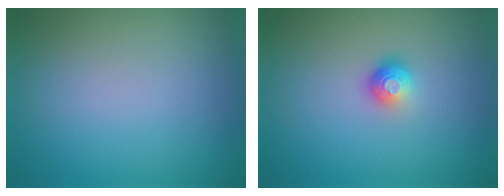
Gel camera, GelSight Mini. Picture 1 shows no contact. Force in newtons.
{"total": 1.8, "press": 1.2, "slide": 1.4}